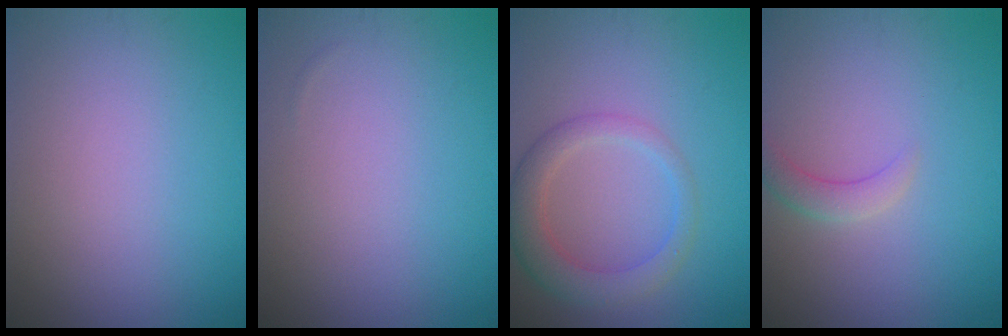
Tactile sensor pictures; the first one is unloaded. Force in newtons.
{"total": 0.0}
{"total": 3.6, "press": 3.6, "slide": 0.3}
{"total": 1.8, "press": 1.8, "slide": 0.1}